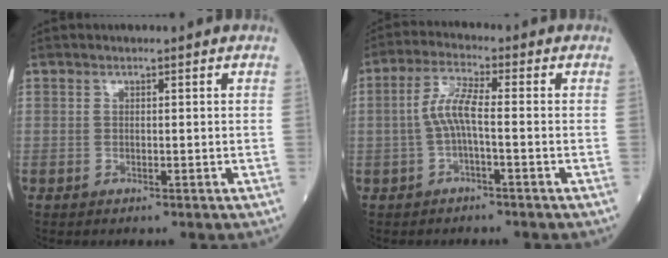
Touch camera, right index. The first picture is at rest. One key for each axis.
{"total": 5.1, "fx": -0.8, "fy": 0.6, "fz": 5.0, "tx": -0.103, "ty": 0.015, "tz": -0.017}